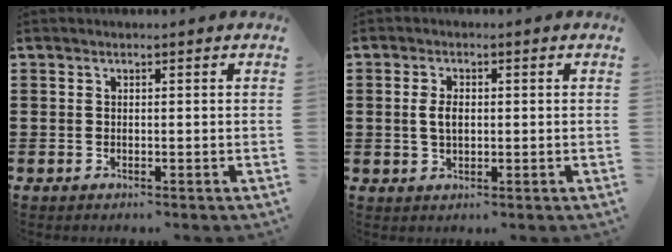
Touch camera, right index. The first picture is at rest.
{"total": 3.1, "force": [0.2, 1.7, 2.6], "torque": [-0.060, 0.005, 0.000]}